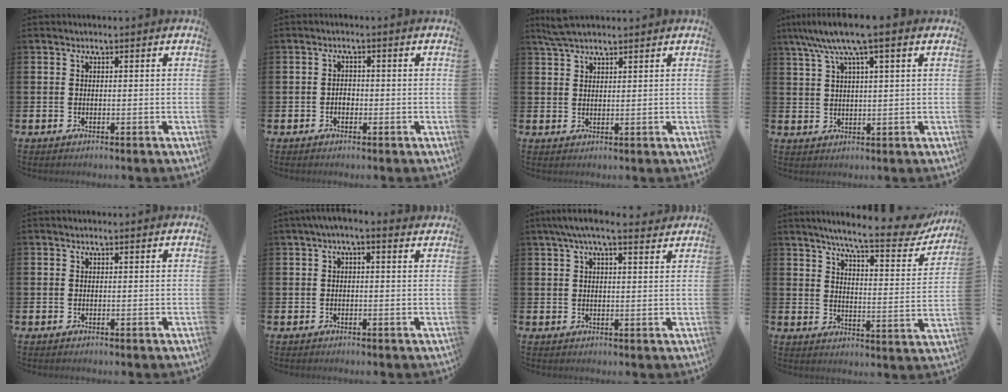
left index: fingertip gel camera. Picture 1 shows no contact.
{"total": 1.4, "force": [-0.5, 1.0, 0.7], "torque": [-0.008, 0.001, -0.013]}
{"total": 3.6, "force": [3.2, 0.9, 1.5], "torque": [-0.034, -0.002, 0.059]}
{"total": 7.2, "force": [5.3, 1.1, 4.7], "torque": [-0.100, -0.008, 0.094]}
{"total": 0.0}
{"total": 1.2, "force": [0.1, 0.3, 1.1], "torque": [-0.019, 0.002, -0.001]}
{"total": 5.1, "force": [4.2, 0.9, 2.8], "torque": [-0.054, -0.008, 0.073]}
{"total": 8.2, "force": [7.1, 0.7, 3.9], "torque": [-0.074, -0.050, 0.114]}